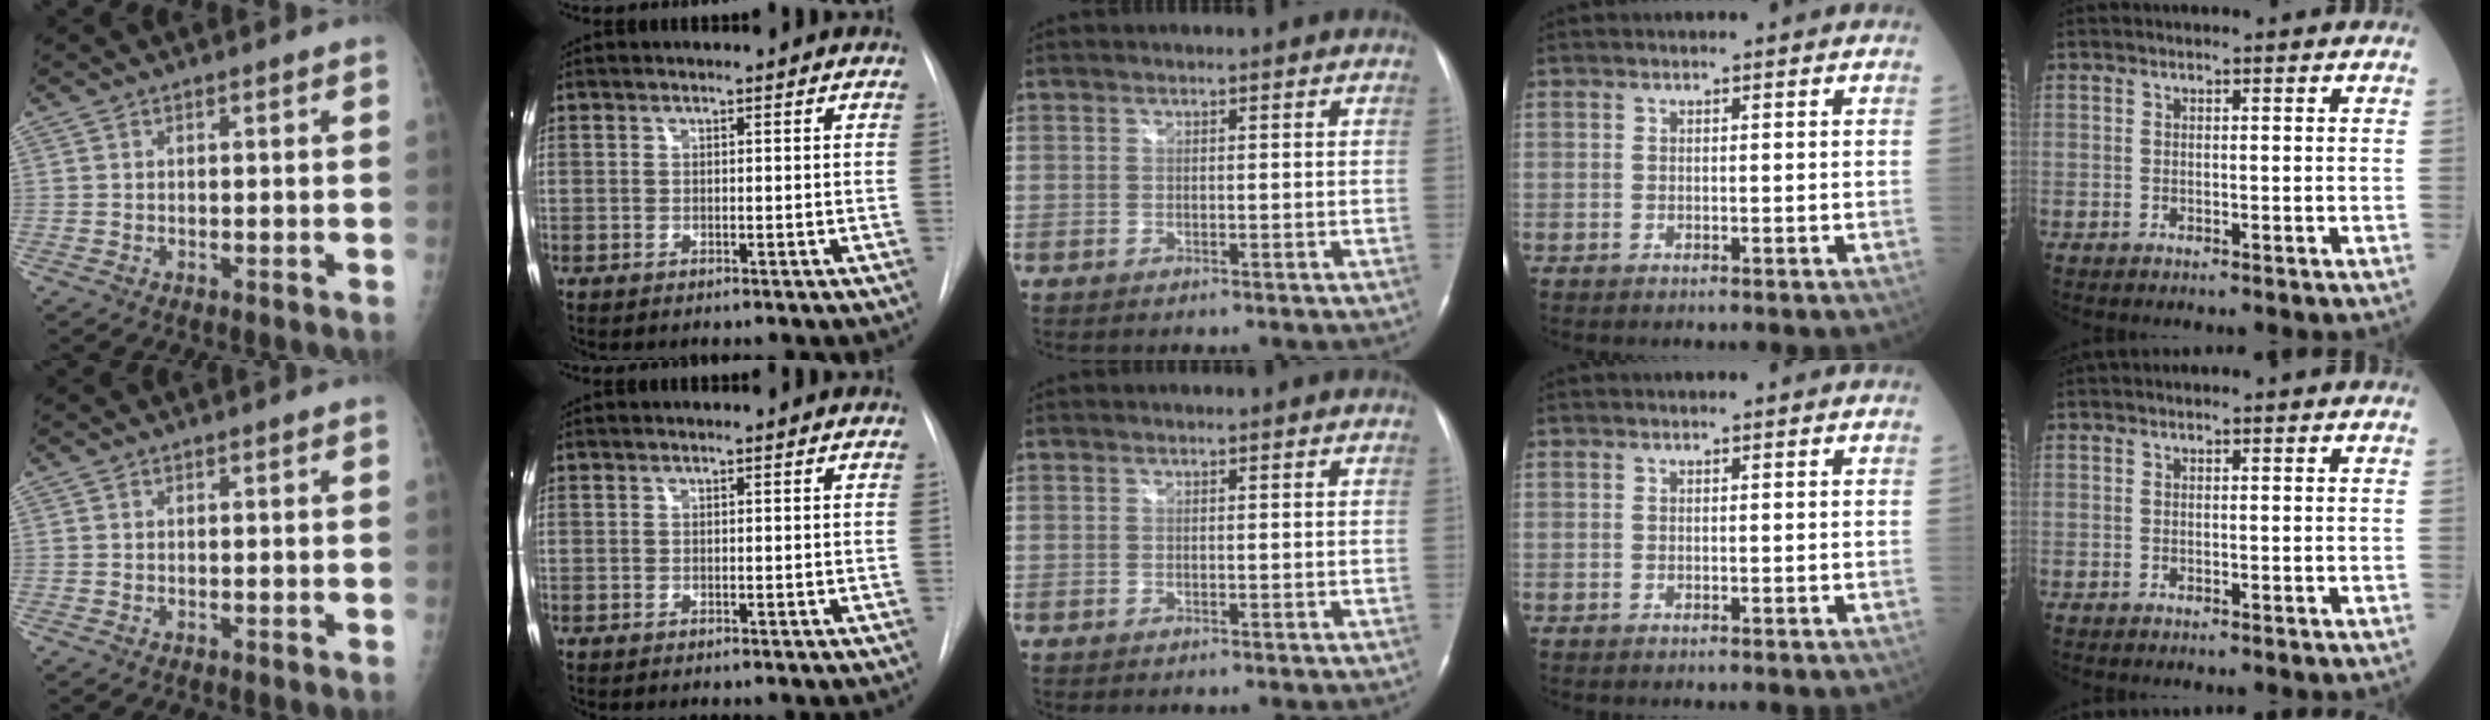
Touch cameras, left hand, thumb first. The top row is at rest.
{}